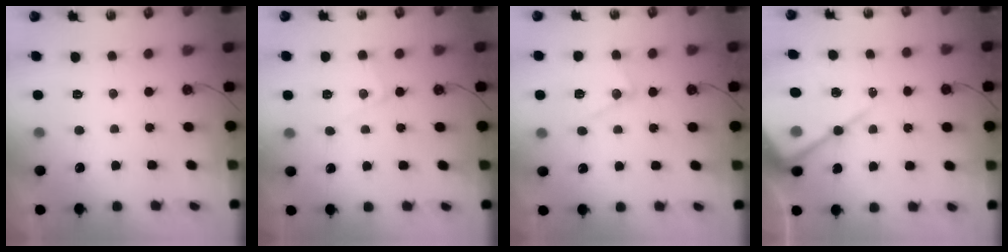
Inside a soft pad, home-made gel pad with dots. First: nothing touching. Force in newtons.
{"total": 7.0, "press": 6.9, "slide": 0.4}
{"total": 11.8, "press": 11.8, "slide": 0.5}
{"total": 15.2, "press": 15.1, "slide": 1.3}